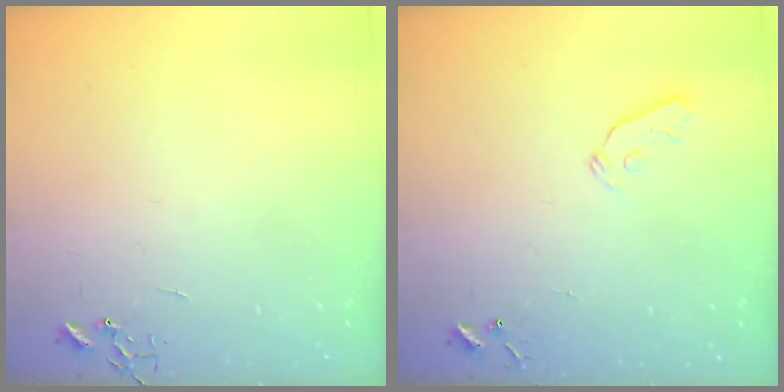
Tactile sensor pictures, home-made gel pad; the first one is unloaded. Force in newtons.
{"total": 3.8, "press": 3.7, "slide": 0.7}